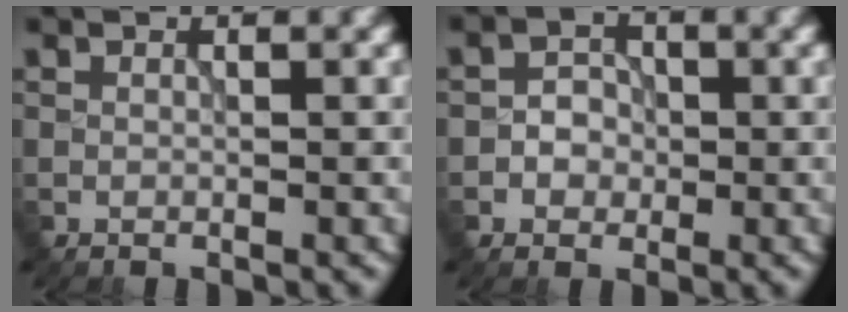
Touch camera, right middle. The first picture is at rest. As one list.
[{"total": 2.0, "force": [-0.5, 1.8, 0.9], "torque": [-0.006, 0.003, -0.010]}]